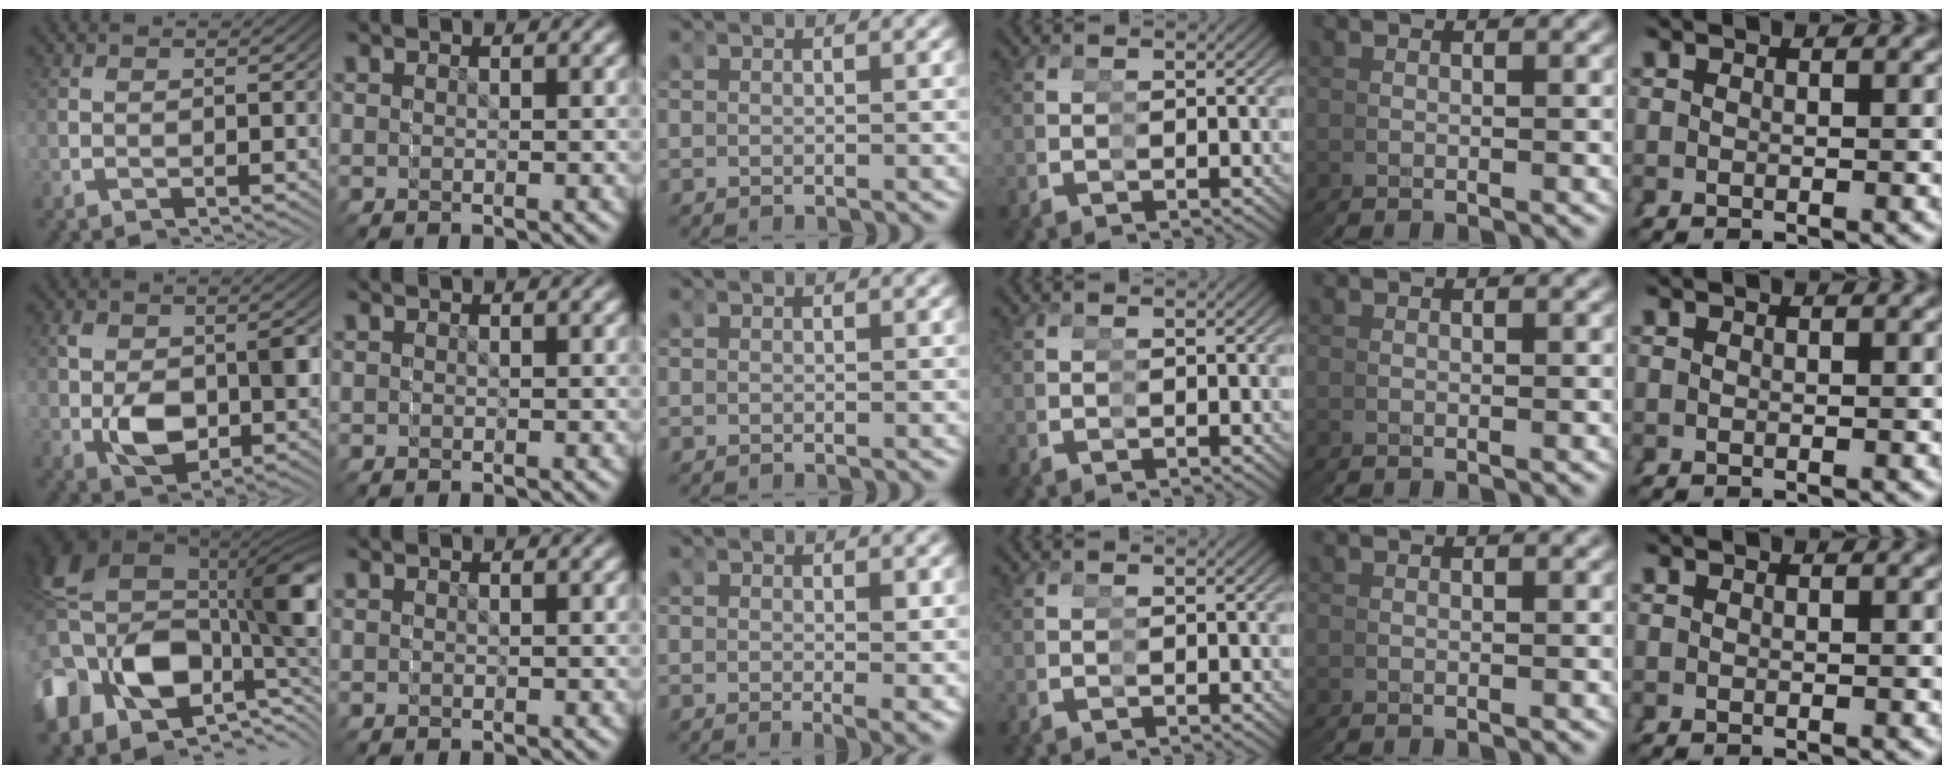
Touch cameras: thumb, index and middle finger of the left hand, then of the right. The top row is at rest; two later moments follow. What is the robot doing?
{"motion": "grasp_and_lifting", "object": "stress ball aka squeeze ball"}